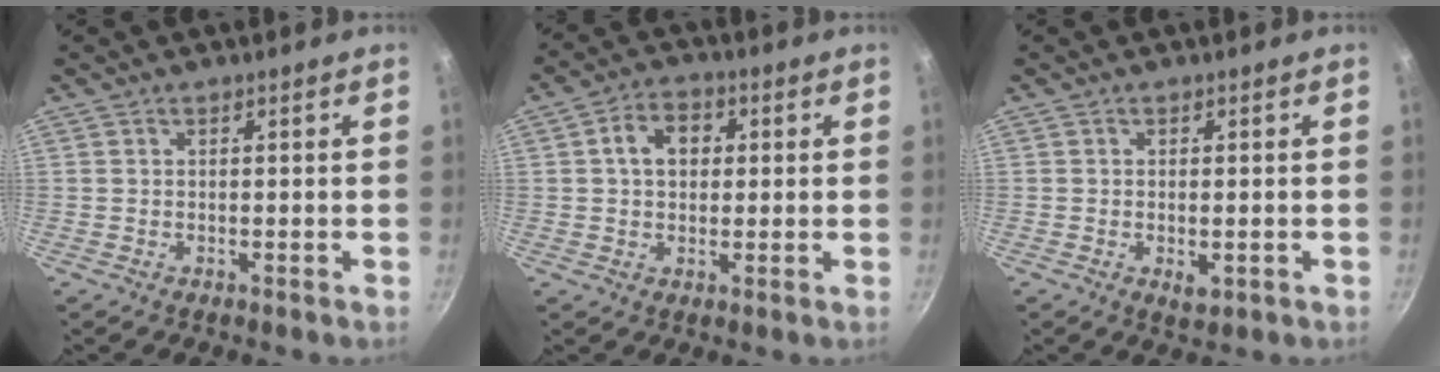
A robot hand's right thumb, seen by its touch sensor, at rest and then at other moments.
{"total": 6.8, "force": [1.3, 5.2, 4.3], "torque": [-0.046, 0.012, 0.010]}
{"total": 2.6, "force": [-0.7, 1.4, 2.2], "torque": [-0.035, -0.007, -0.005]}